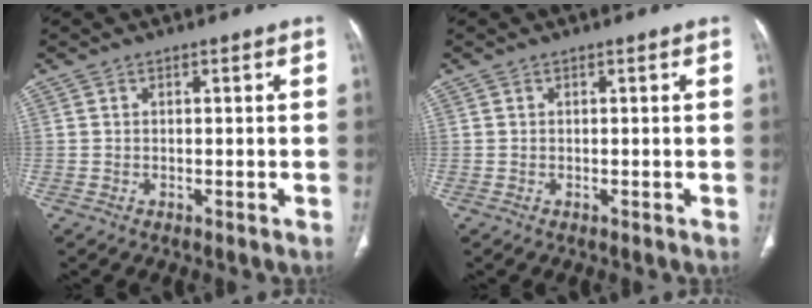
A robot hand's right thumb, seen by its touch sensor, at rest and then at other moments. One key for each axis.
{"total": 0.0}